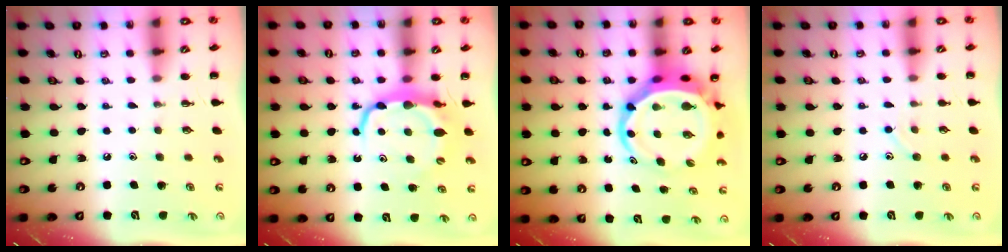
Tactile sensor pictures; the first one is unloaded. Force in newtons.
{"total": 7.7, "press": 7.6, "slide": 1.1}
{"total": 8.5, "press": 8.2, "slide": 2.2}
{"total": 7.1, "press": 6.7, "slide": 2.4}